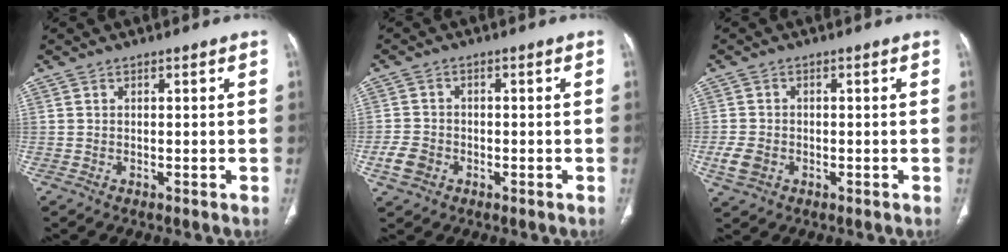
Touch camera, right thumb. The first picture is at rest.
{"total": 4.4, "force": [-1.7, 3.4, 2.1], "torque": [-0.039, 0.013, -0.030]}
{"total": 4.2, "force": [-1.2, 3.2, 2.3], "torque": [-0.048, 0.004, -0.018]}